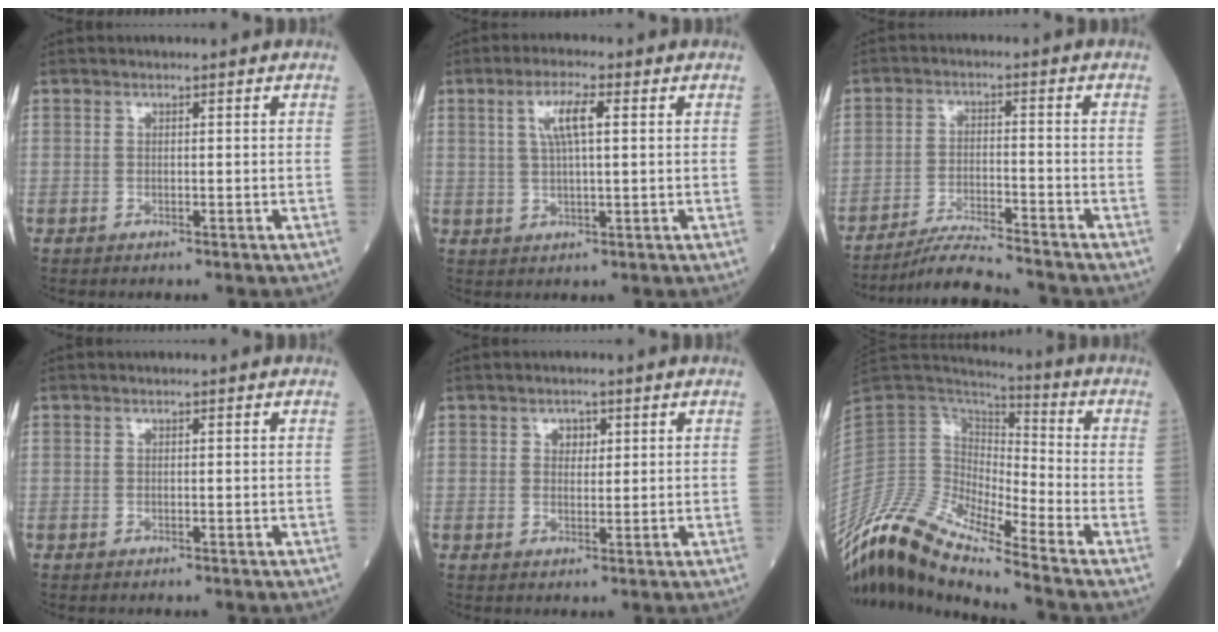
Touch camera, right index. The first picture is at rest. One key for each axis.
{"total": 5.4, "fx": 1.7, "fy": 0.8, "fz": 5.0, "tx": -0.101, "ty": 0.008, "tz": 0.034}
{"total": 8.2, "fx": -7.9, "fy": -0.8, "fz": 2.3, "tx": -0.038, "ty": -0.013, "tz": -0.141}
{"total": 0.0}
{"total": 2.1, "fx": 0.9, "fy": 1.4, "fz": 1.2, "tx": -0.015, "ty": 0.001, "tz": 0.013}
{"total": 13.7, "fx": -11.0, "fy": 2.0, "fz": 8.0, "tx": -0.162, "ty": 0.031, "tz": -0.209}